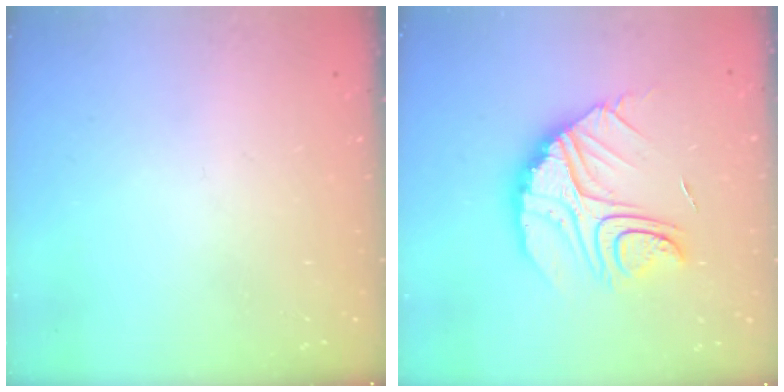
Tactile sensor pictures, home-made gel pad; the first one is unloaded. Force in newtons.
{"total": 13.0, "press": 12.9, "slide": 0.9}